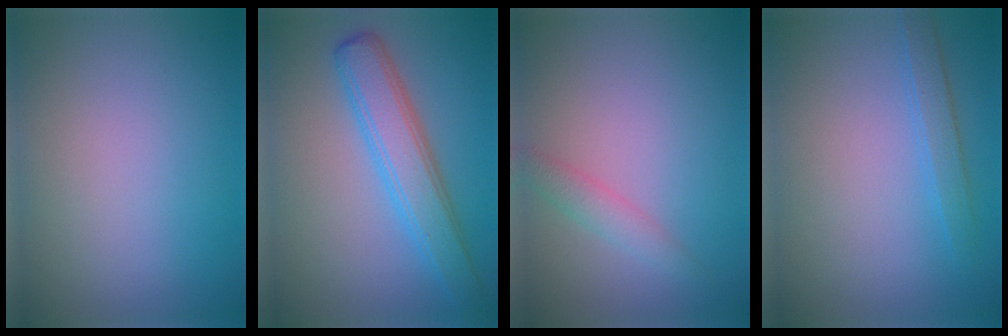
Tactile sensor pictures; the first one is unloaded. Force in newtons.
{"total": 4.8, "press": 4.8, "slide": 0.3}
{"total": 1.7, "press": 1.7, "slide": 0.1}
{"total": 1.7, "press": 1.7, "slide": 0.1}